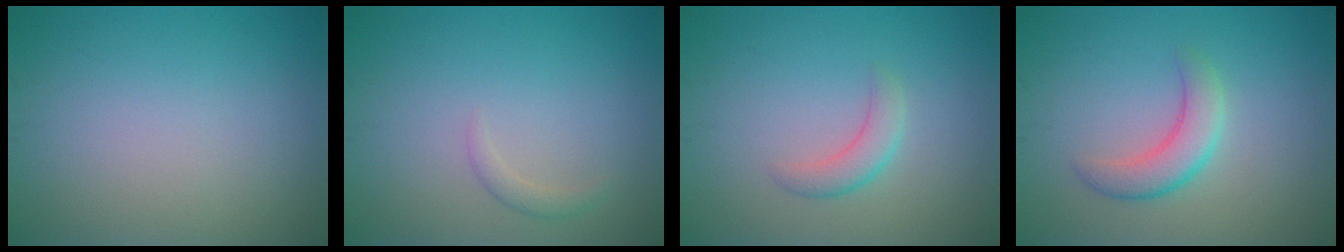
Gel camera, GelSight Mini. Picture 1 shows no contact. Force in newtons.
{"total": 1.0, "press": 1.0, "slide": 0.1}
{"total": 2.0, "press": 1.9, "slide": 0.2}
{"total": 3.2, "press": 3.2, "slide": 0.2}